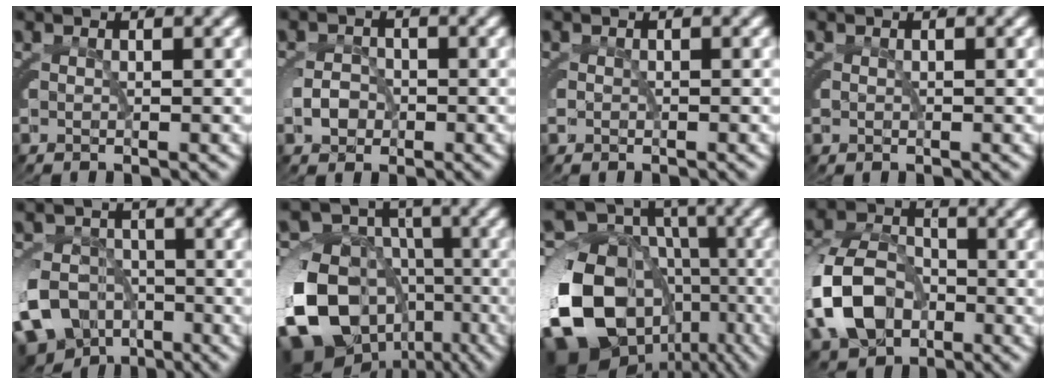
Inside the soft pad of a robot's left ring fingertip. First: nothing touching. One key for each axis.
{"total": 1.9, "fx": -0.8, "fy": 1.5, "fz": 0.9, "tx": -0.022, "ty": -0.002, "tz": -0.008}
{"total": 0.5, "fx": -0.3, "fy": 0.3, "fz": 0.3, "tx": -0.014, "ty": -0.002, "tz": -0.001}
{"total": 0.7, "fx": 0.0, "fy": 0.7, "fz": 0.3, "tx": -0.012, "ty": -0.003, "tz": 0.001}
{"total": 12.8, "fx": -6.1, "fy": 10.6, "fz": 3.7, "tx": -0.068, "ty": -0.048, "tz": -0.101}
{"total": 18.2, "fx": -4.7, "fy": 15.0, "fz": 9.4, "tx": -0.205, "ty": -0.081, "tz": -0.057}
{"total": 20.8, "fx": -4.7, "fy": 16.9, "fz": 11.2, "tx": -0.245, "ty": -0.086, "tz": -0.056}
{"total": 8.2, "fx": -2.3, "fy": 6.2, "fz": 4.9, "tx": -0.106, "ty": -0.026, "tz": -0.031}